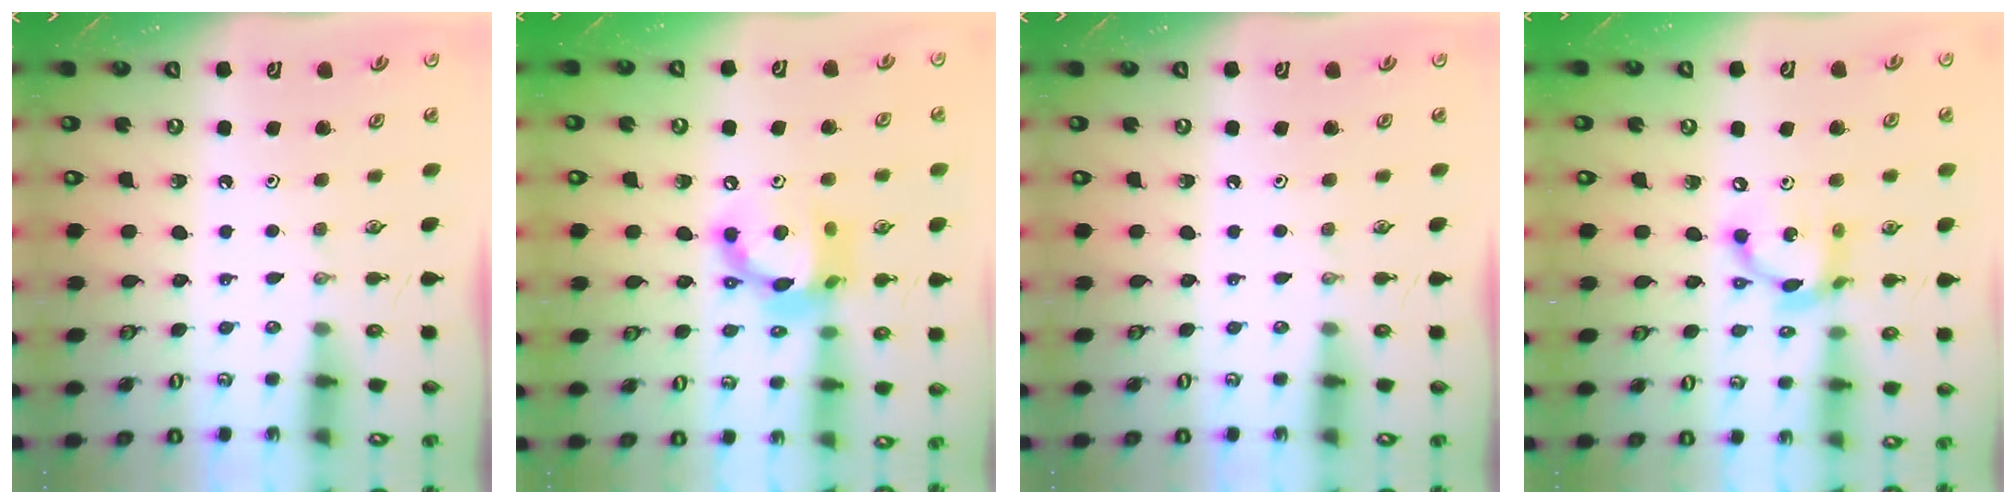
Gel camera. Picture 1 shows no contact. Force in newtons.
{"total": 14.3, "press": 14.3, "slide": 0.8}
{"total": 0.0}
{"total": 11.3, "press": 11.3, "slide": 0.8}